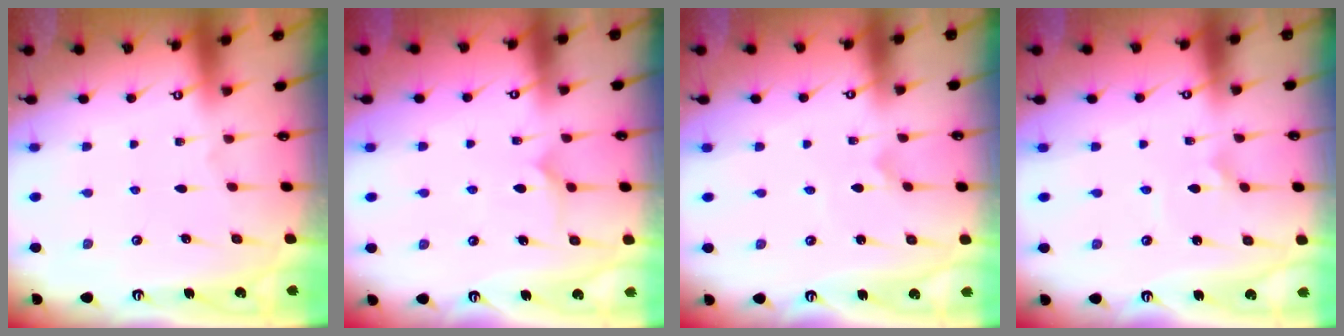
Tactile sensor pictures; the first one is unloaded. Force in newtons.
{"total": 8.1, "press": 8.1, "slide": 0.1}
{"total": 1.0, "press": 1.0, "slide": 0.0}
{"total": 2.2, "press": 2.2, "slide": 0.1}